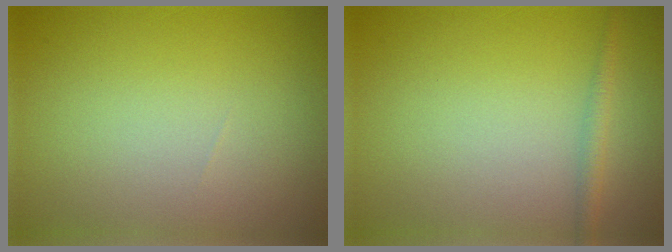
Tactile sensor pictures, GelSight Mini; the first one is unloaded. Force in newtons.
{"total": 1.2, "press": 1.2, "slide": 0.1}